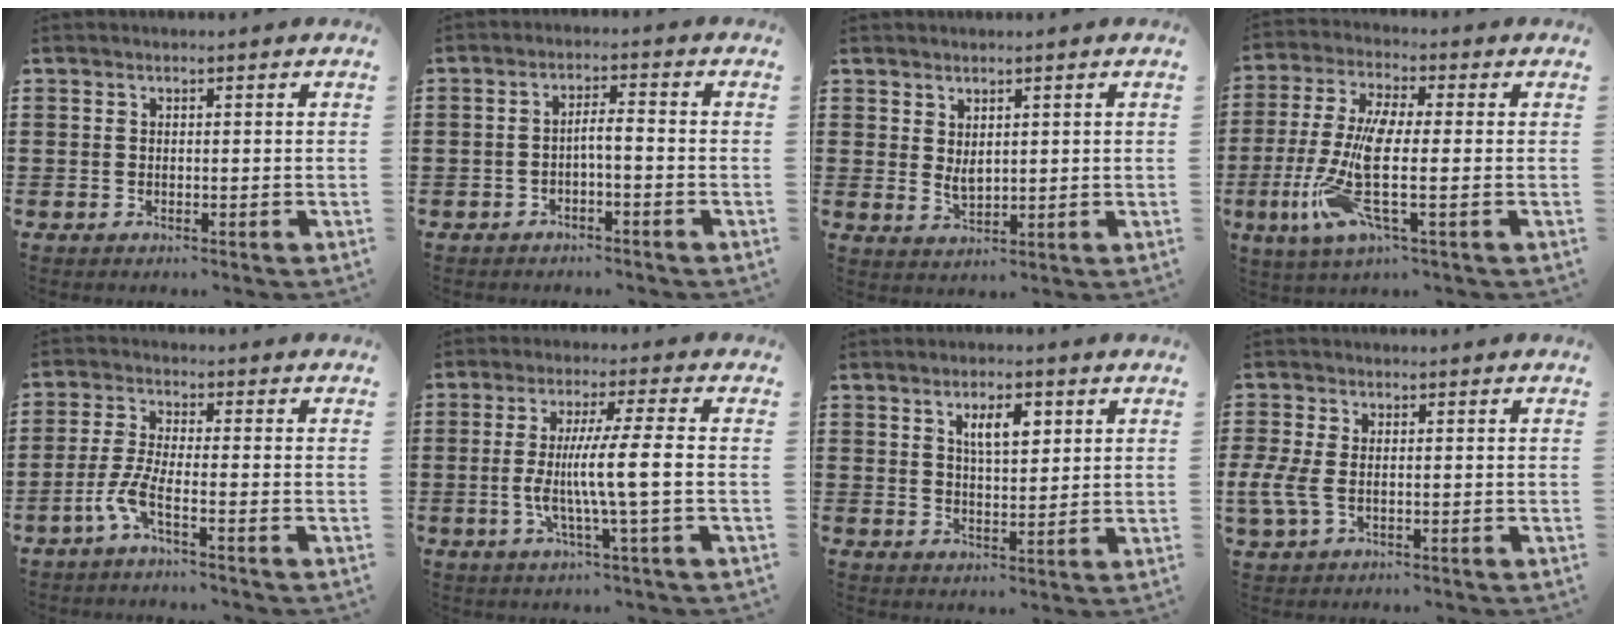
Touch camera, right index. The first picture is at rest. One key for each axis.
{"total": 2.4, "fx": -1.4, "fy": 0.2, "fz": 1.9, "tx": -0.038, "ty": 0.006, "tz": -0.029}
{"total": 2.2, "fx": 1.2, "fy": 1.0, "fz": 1.5, "tx": -0.030, "ty": 0.001, "tz": 0.023}
{"total": 11.5, "fx": -2.0, "fy": 2.8, "fz": 10.9, "tx": -0.249, "ty": -0.021, "tz": -0.042}
{"total": 4.9, "fx": -2.9, "fy": 0.6, "fz": 3.9, "tx": -0.100, "ty": -0.012, "tz": -0.062}
{"total": 8.9, "fx": -1.0, "fy": -0.1, "fz": 8.8, "tx": -0.160, "ty": -0.007, "tz": -0.025}
{"total": 5.2, "fx": 2.4, "fy": 2.0, "fz": 4.2, "tx": -0.073, "ty": 0.003, "tz": 0.036}
{"total": 4.4, "fx": -0.6, "fy": 2.5, "fz": 3.5, "tx": -0.102, "ty": -0.009, "tz": -0.020}